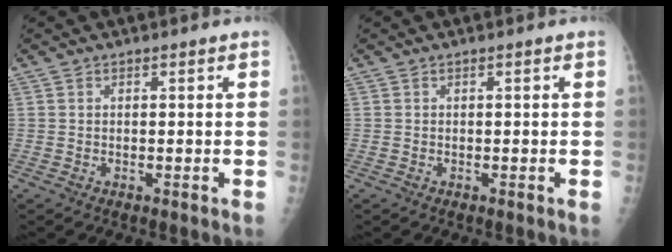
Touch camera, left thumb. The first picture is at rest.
{"total": 0.0}